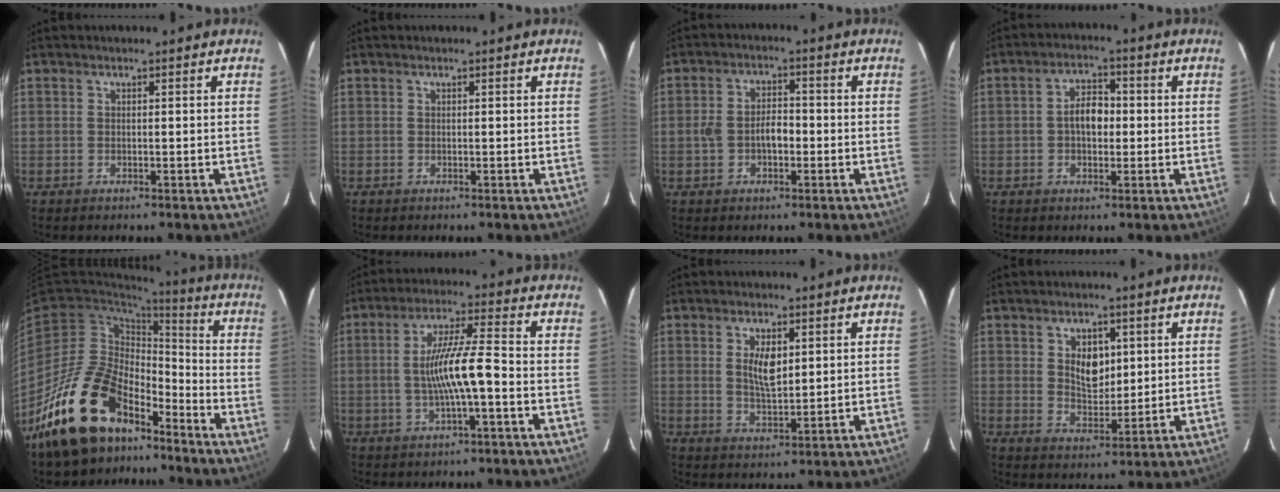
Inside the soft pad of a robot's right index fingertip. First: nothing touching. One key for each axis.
{"total": 0.0}
{"total": 5.3, "fx": -1.3, "fy": 3.2, "fz": 4.0, "tx": -0.078, "ty": 0.010, "tz": -0.018}
{"total": 5.3, "fx": -0.3, "fy": 3.3, "fz": 4.2, "tx": -0.073, "ty": 0.015, "tz": -0.004}
{"total": 22.1, "fx": -15.3, "fy": 10.8, "fz": 11.6, "tx": -0.226, "ty": 0.010, "tz": -0.253}
{"total": 9.3, "fx": -2.1, "fy": 0.6, "fz": 9.1, "tx": -0.174, "ty": 0.005, "tz": -0.033}
{"total": 5.6, "fx": 1.6, "fy": 2.5, "fz": 4.8, "tx": -0.084, "ty": -0.001, "tz": 0.033}
{"total": 6.4, "fx": 1.9, "fy": 4.1, "fz": 4.5, "tx": -0.071, "ty": 0.002, "tz": 0.039}